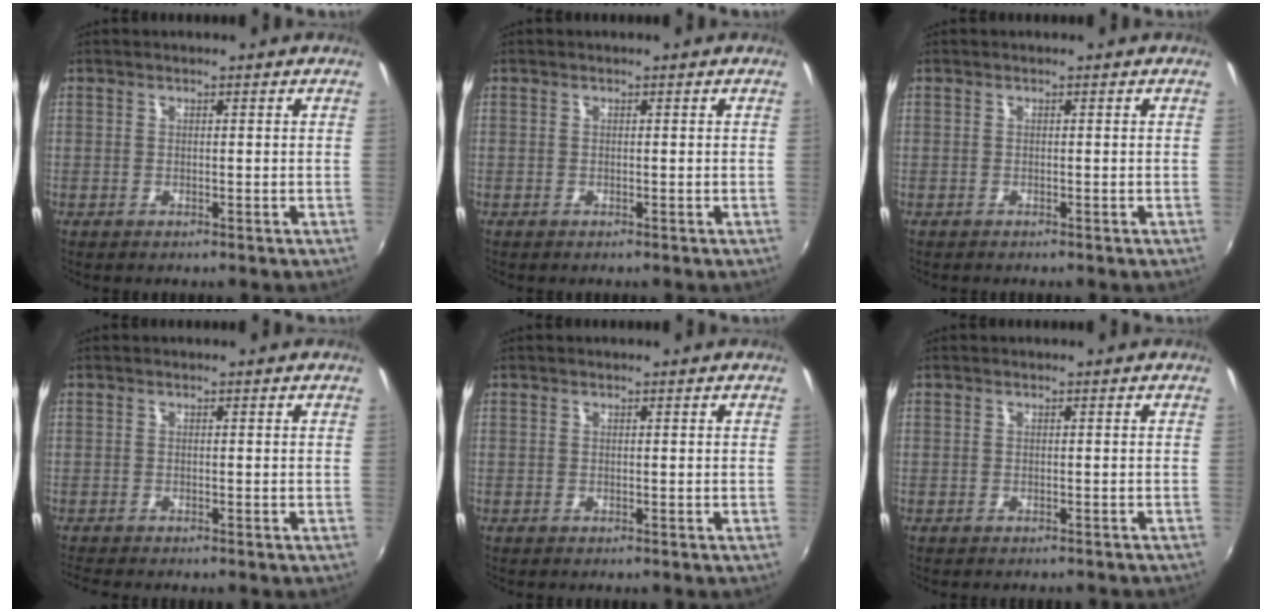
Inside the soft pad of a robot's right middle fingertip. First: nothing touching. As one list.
[{"total": 0.0}, {"total": 0.0}, {"total": 2.1, "force": [-1.9, 0.2, 0.8], "torque": [-0.018, -0.015, -0.037]}, {"total": 0.0}, {"total": 1.8, "force": [-1.6, 0.5, 0.5], "torque": [-0.013, -0.009, -0.021]}]